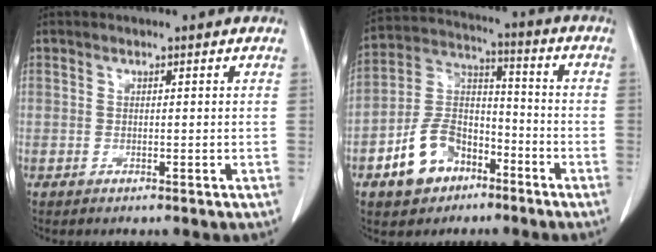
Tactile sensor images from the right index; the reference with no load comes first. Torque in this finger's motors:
{"motor_torque": [-0.16, 0.01, -0.27, -0.13]}